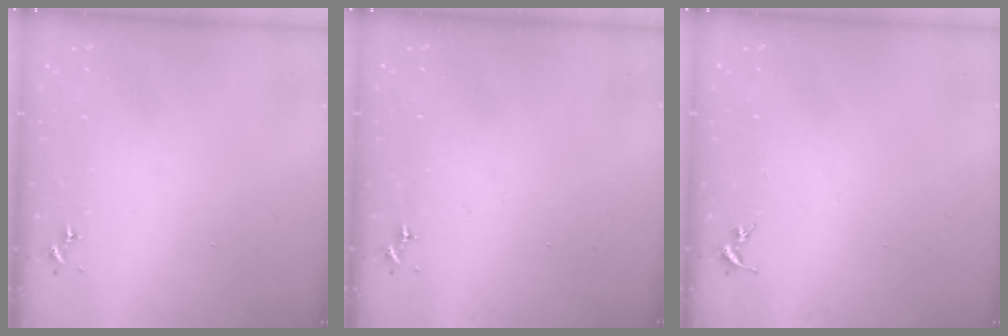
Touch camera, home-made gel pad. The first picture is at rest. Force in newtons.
{"total": 0.0}
{"total": 0.0}